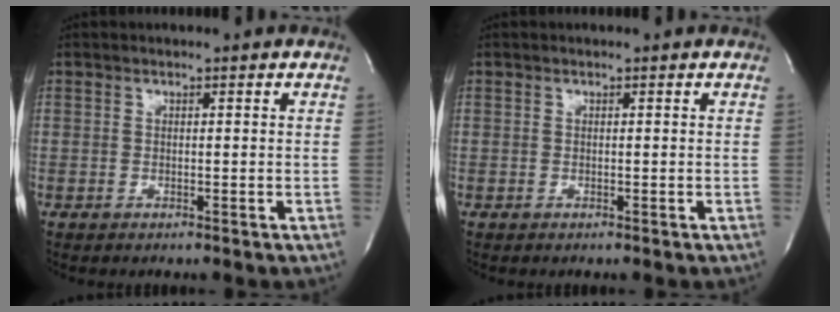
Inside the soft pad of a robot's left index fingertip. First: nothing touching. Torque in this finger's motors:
{"motor_torque": [0.00, 0.00, 0.00, 0.00]}